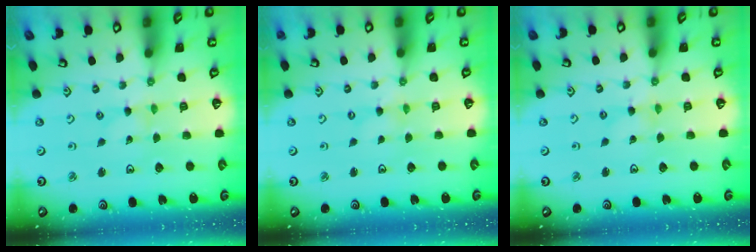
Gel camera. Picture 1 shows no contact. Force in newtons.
{"total": 0.0}
{"total": 0.0}